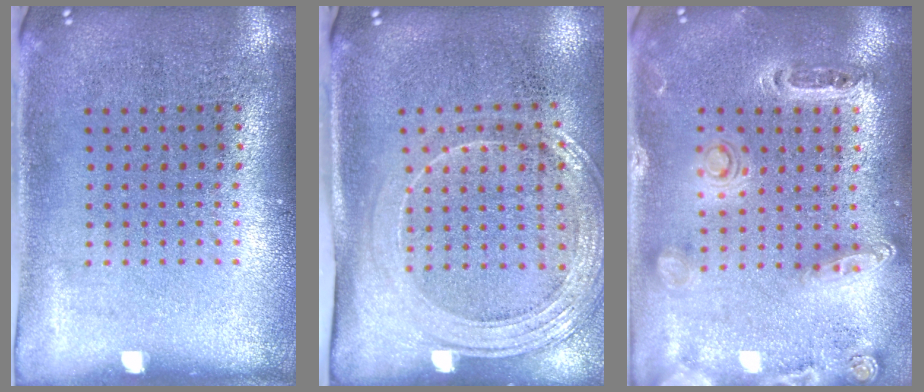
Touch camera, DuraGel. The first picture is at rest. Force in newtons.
{"total": 1.9, "press": 1.7, "slide": 0.9}
{"total": 1.3, "press": 1.3, "slide": 0.2}